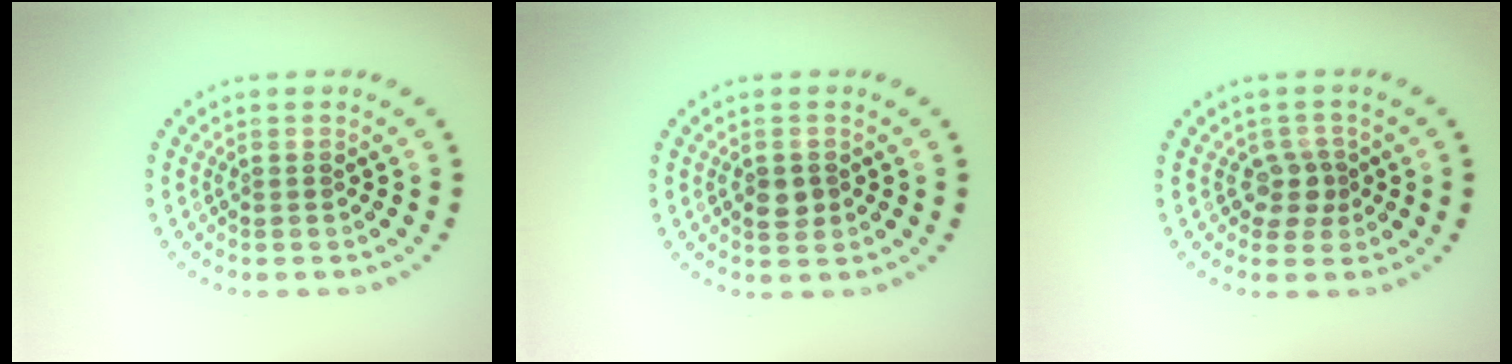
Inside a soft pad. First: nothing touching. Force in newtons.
{"total": 1.7, "press": 1.7, "slide": 0.2}
{"total": 2.0, "press": 1.6, "slide": 1.3}